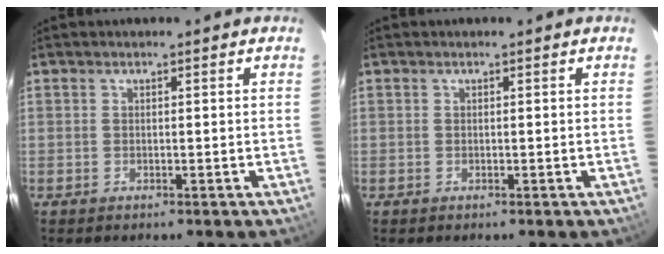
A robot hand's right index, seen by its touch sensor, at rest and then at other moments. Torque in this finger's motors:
{"motor_torque": [0.00, 0.00, 0.01, 0.00]}